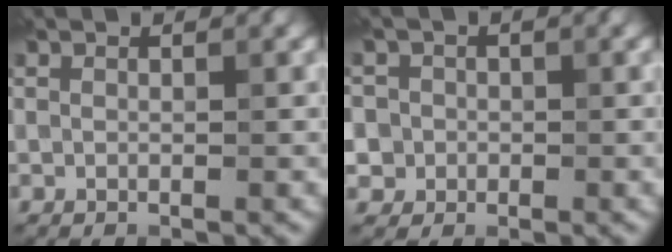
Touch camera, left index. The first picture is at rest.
{"total": 4.6, "force": [0.3, 4.5, 1.2], "torque": [-0.010, 0.025, -0.016]}